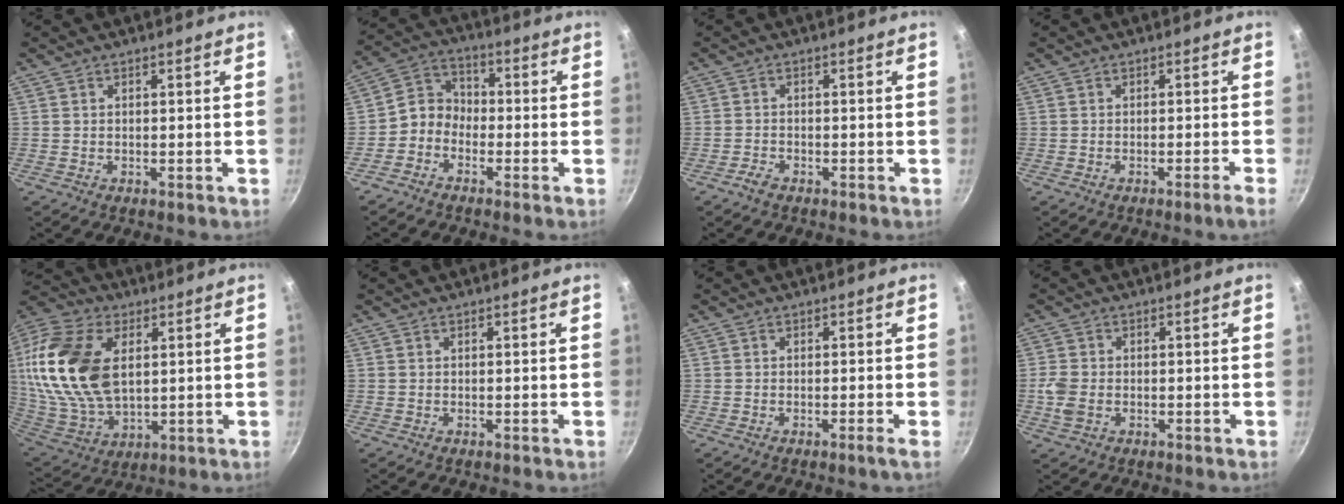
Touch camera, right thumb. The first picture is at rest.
{"total": 6.0, "force": [-2.6, 4.7, 2.5], "torque": [-0.022, 0.042, -0.072]}
{"total": 1.9, "force": [-1.5, 0.8, 0.9], "torque": [-0.021, 0.012, -0.031]}
{"total": 1.8, "force": [-1.1, -0.5, 1.3], "torque": [-0.035, 0.010, -0.015]}
{"total": 24.8, "force": [5.4, 15.4, 18.7], "torque": [-0.379, -0.013, 0.102]}
{"total": 0.0}
{"total": 1.0, "force": [-0.5, -0.3, 0.8], "torque": [-0.022, 0.001, -0.009]}
{"total": 4.0, "force": [-0.9, 2.8, 2.7], "torque": [-0.059, 0.002, -0.020]}